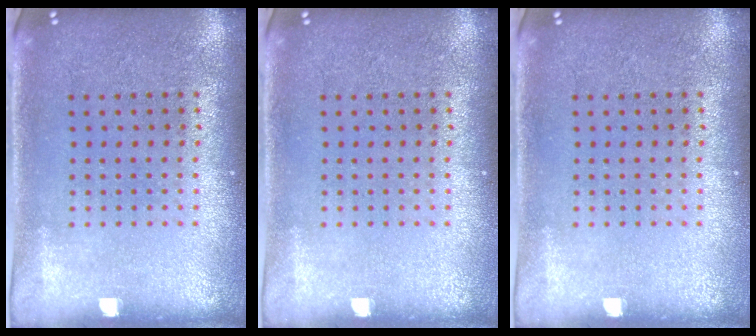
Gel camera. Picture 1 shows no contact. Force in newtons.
{"total": 0.0}
{"total": 0.0}